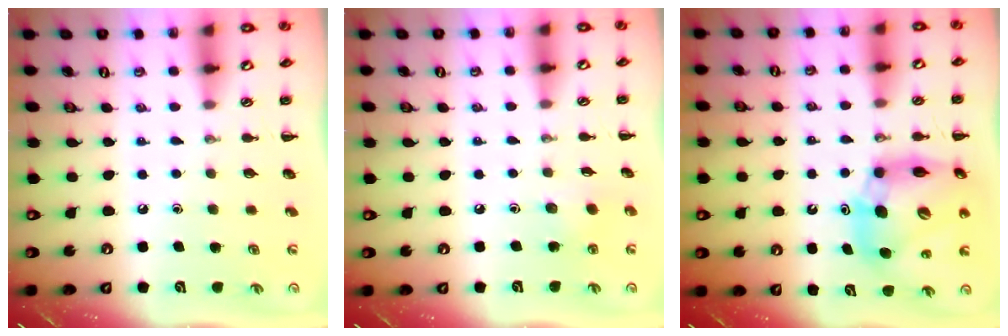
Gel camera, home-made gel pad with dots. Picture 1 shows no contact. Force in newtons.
{"total": 2.6, "press": 2.5, "slide": 0.9}
{"total": 13.3, "press": 12.8, "slide": 3.7}